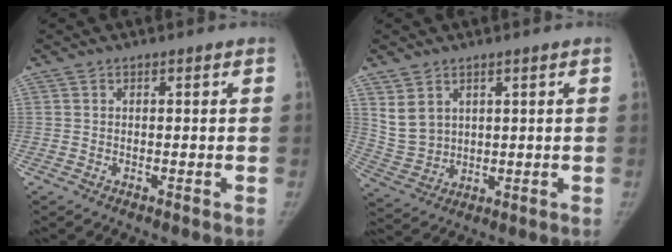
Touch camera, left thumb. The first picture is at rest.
{"total": 6.5, "force": [3.0, 4.9, 3.1], "torque": [-0.049, -0.015, 0.078]}